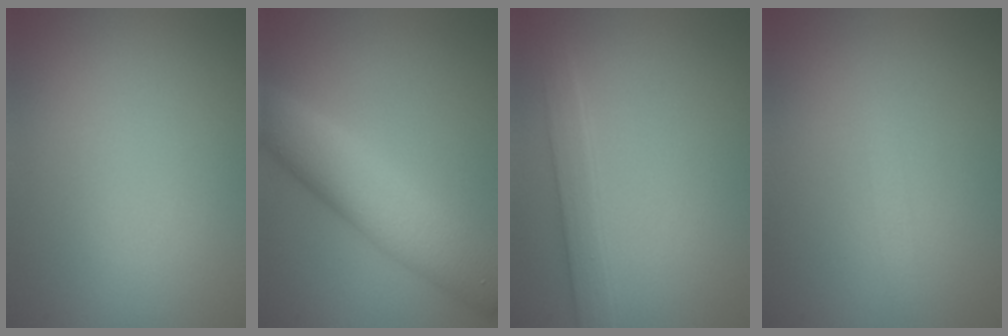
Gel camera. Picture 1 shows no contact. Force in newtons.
{"total": 6.5, "press": 6.5, "slide": 0.3}
{"total": 2.3, "press": 2.3, "slide": 0.1}
{"total": 0.7, "press": 0.7, "slide": 0.0}